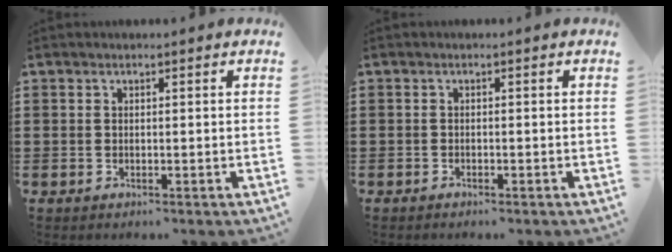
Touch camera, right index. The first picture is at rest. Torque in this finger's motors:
{"motor_torque": [0.54, -0.45, 0.04, 0.03]}